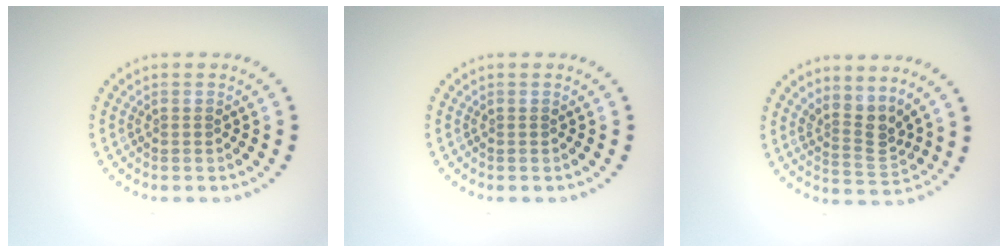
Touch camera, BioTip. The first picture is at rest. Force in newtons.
{"total": 0.0}
{"total": 3.0, "press": 2.1, "slide": 2.1}